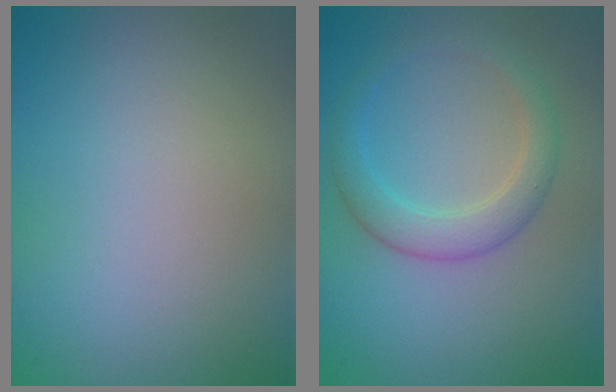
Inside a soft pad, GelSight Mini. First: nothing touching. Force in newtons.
{"total": 3.1, "press": 3.1, "slide": 0.1}